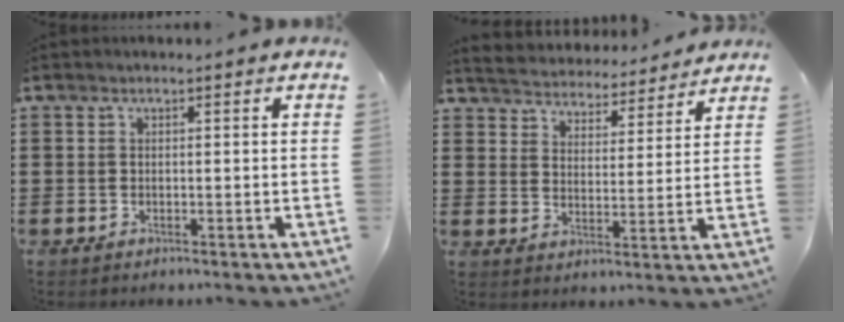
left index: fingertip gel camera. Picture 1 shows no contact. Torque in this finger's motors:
{"motor_torque": [0.97, -1.17, 0.55, 0.12]}